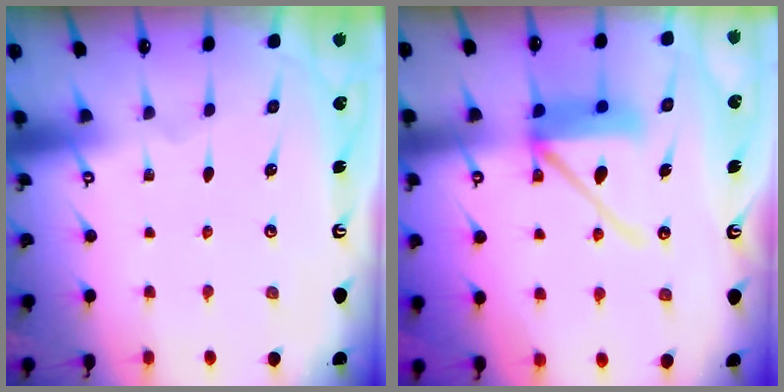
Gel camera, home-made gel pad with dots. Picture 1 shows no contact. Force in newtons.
{"total": 12.3, "press": 12.1, "slide": 1.9}